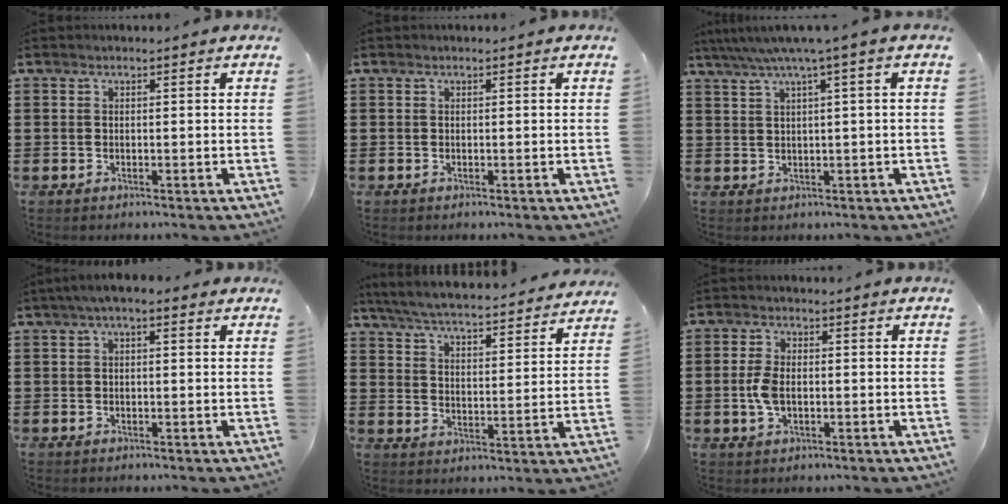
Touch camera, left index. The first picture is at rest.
{"total": 0.0}
{"total": 3.6, "force": [1.3, -0.6, 3.3], "torque": [-0.064, -0.009, 0.018]}
{"total": 2.1, "force": [0.5, 0.7, 1.9], "torque": [-0.036, 0.005, 0.006]}
{"total": 5.5, "force": [5.3, -0.4, 1.3], "torque": [-0.051, -0.042, 0.087]}
{"total": 4.2, "force": [-0.3, 2.2, 3.6], "torque": [-0.096, -0.006, -0.014]}